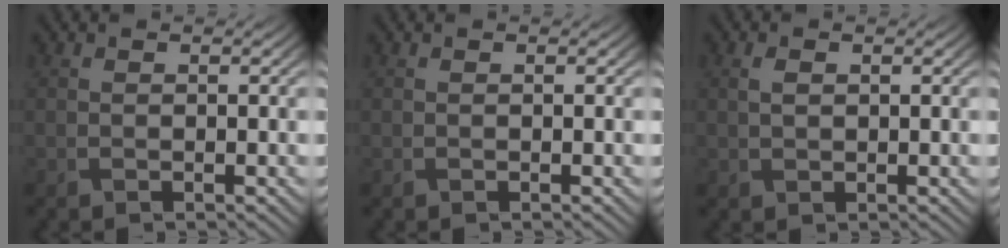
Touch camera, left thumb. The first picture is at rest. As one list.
[{"total": 0.0}, {"total": 1.5, "force": [0.4, 0.9, 1.1], "torque": [-0.028, 0.000, 0.011]}]